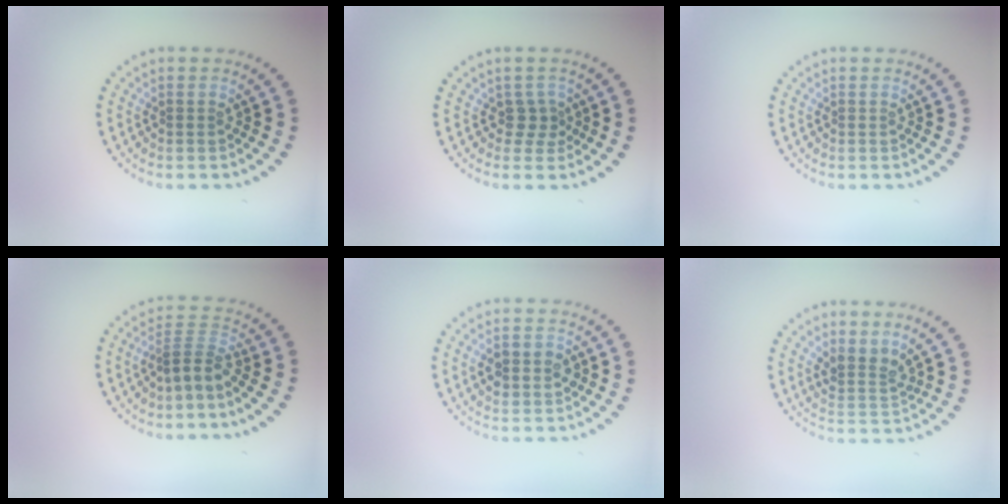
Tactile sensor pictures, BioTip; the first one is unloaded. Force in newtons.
{"total": 1.8, "press": 1.3, "slide": 1.3}
{"total": 0.0}
{"total": 2.7, "press": 1.8, "slide": 2.0}
{"total": 2.9, "press": 2.9, "slide": 0.1}
{"total": 2.3, "press": 1.8, "slide": 1.5}